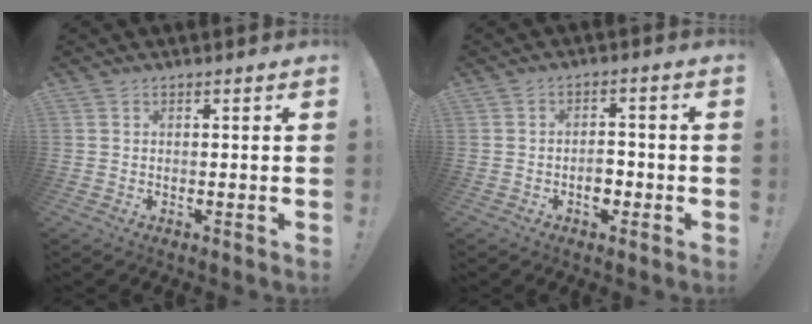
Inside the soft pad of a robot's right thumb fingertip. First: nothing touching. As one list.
[{"total": 4.9, "force": [-1.8, 3.3, 3.1], "torque": [-0.041, 0.010, -0.031]}]